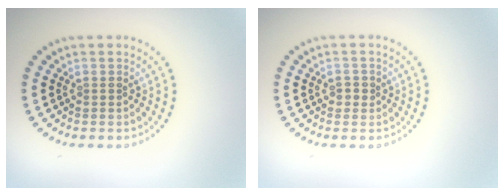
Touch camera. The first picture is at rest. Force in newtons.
{"total": 1.1, "press": 1.0, "slide": 0.3}